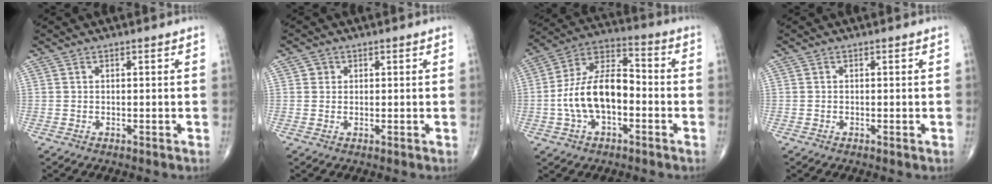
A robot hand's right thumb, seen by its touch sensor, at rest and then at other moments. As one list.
[{"total": 1.4, "force": [0.4, 1.3, 0.2], "torque": [0.006, 0.000, 0.003]}, {"total": 14.8, "force": [-2.6, 8.3, 12.0], "torque": [-0.219, 0.046, -0.053]}, {"total": 0.0}]